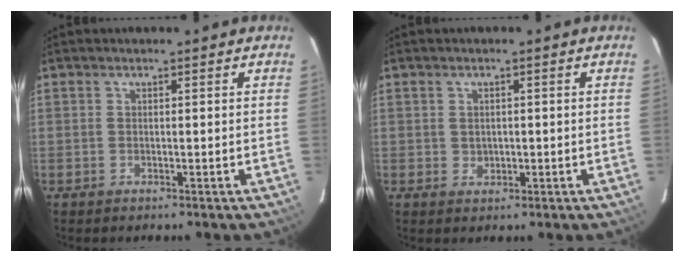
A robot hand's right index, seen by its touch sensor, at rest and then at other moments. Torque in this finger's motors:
{"motor_torque": [-0.32, -0.02, -0.04, -0.01]}